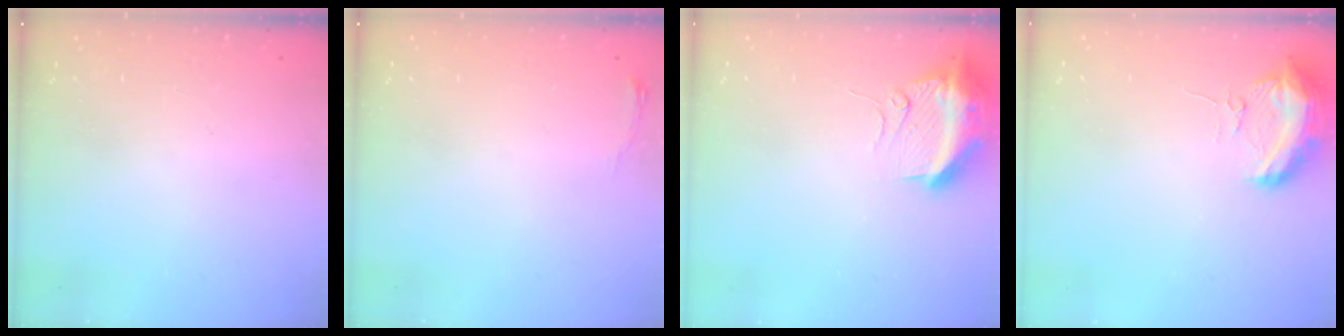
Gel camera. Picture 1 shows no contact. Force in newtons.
{"total": 3.4, "press": 3.4, "slide": 0.5}
{"total": 12.1, "press": 12.1, "slide": 1.3}
{"total": 10.0, "press": 10.0, "slide": 0.8}